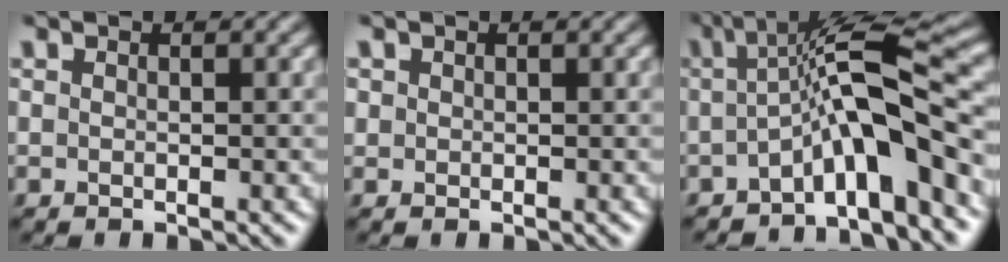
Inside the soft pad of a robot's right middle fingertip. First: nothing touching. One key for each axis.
{"total": 0.7, "fx": 0.2, "fy": 0.6, "fz": 0.0, "tx": 0.004, "ty": -0.003, "tz": 0.005}
{"total": 8.2, "fx": -1.6, "fy": 1.9, "fz": 7.9, "tx": -0.110, "ty": 0.020, "tz": -0.042}